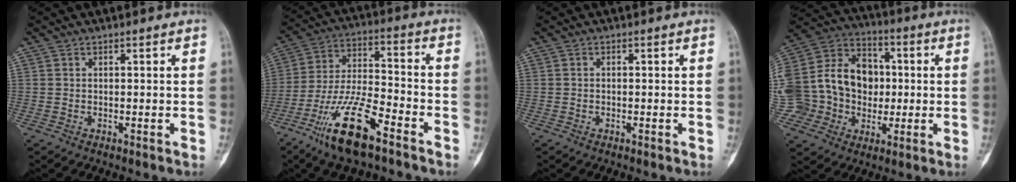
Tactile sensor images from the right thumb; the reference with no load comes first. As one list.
[{"total": 15.7, "force": [-9.8, 4.6, 11.4], "torque": [-0.220, 0.054, -0.184]}, {"total": 0.5, "force": [-0.3, 0.4, 0.2], "torque": [0.002, 0.001, -0.010]}, {"total": 25.1, "force": [-0.7, 21.1, 13.6], "torque": [-0.273, 0.059, 0.001]}]